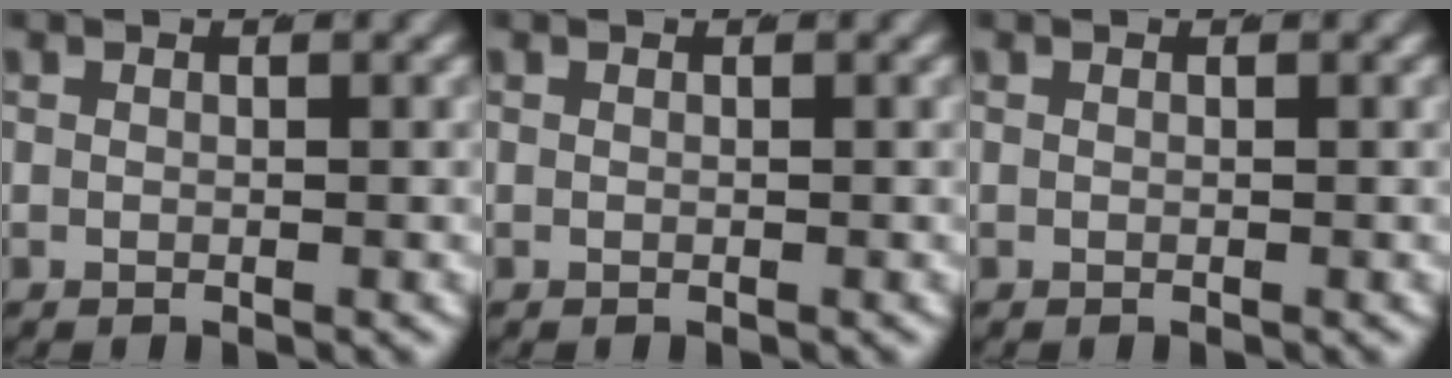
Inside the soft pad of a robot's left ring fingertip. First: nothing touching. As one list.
[{"total": 0.0}, {"total": 0.0}]